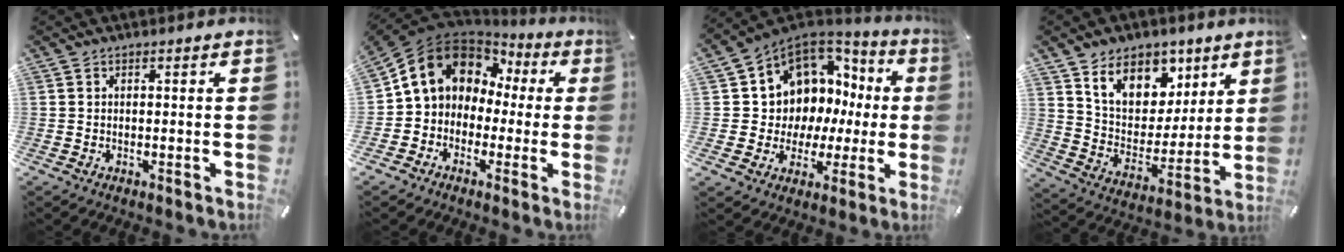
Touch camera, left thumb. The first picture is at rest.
{"total": 11.5, "force": [3.2, 10.0, 4.7], "torque": [-0.117, -0.011, 0.060]}
{"total": 9.8, "force": [4.1, 8.6, 2.1], "torque": [-0.052, -0.059, 0.087]}
{"total": 12.6, "force": [7.9, 9.2, 3.4], "torque": [-0.062, -0.059, 0.150]}